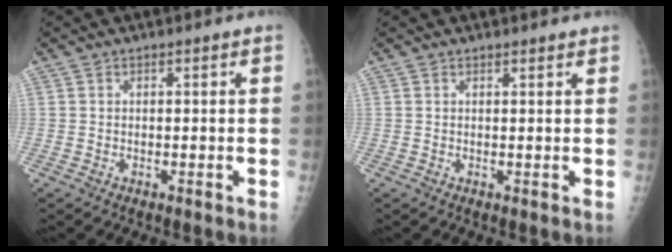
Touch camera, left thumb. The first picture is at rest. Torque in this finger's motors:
{"motor_torque": [0.01, 0.19, -0.34, -0.14, 0.02]}